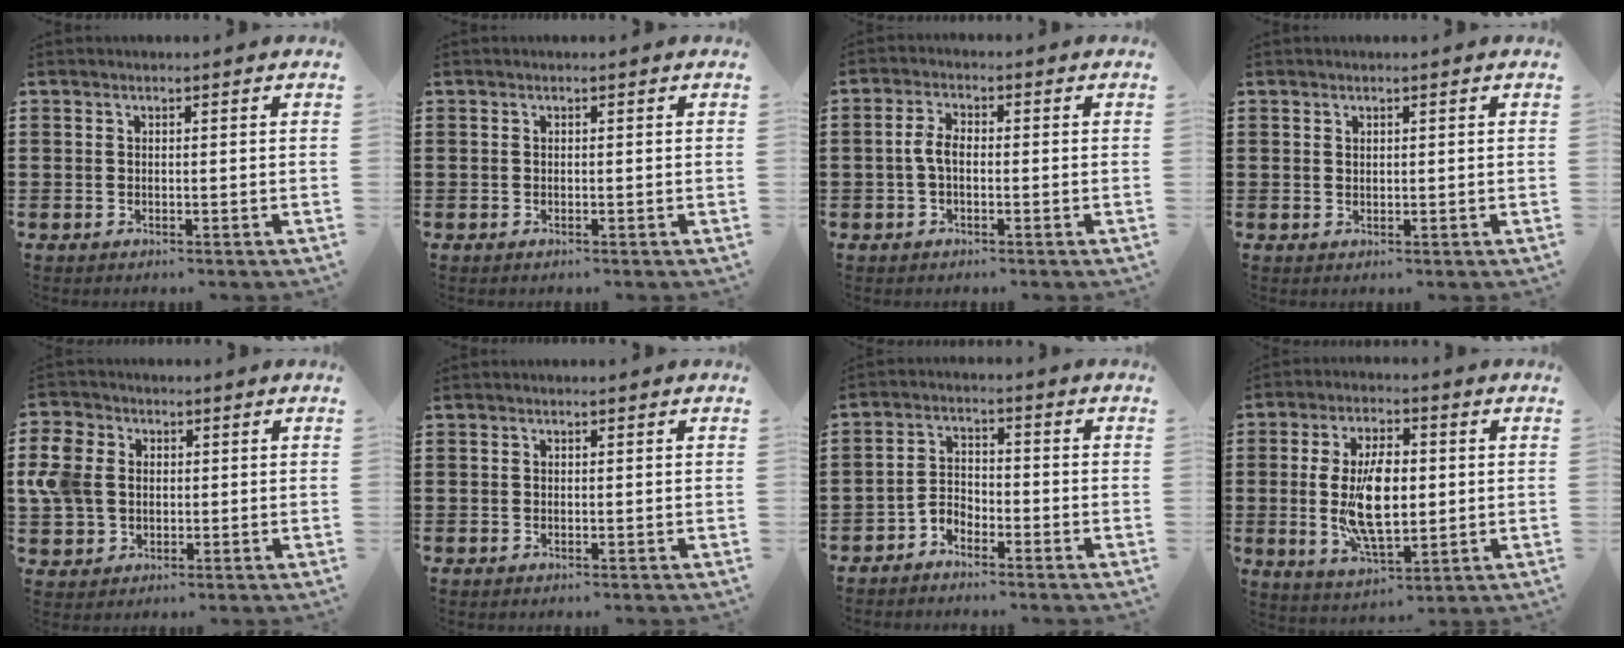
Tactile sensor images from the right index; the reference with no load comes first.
{"total": 0.0}
{"total": 3.4, "force": [-0.6, 1.7, 2.9], "torque": [-0.077, -0.003, -0.019]}
{"total": 0.7, "force": [0.5, 0.5, 0.2], "torque": [-0.004, 0.002, 0.011]}
{"total": 7.2, "force": [0.4, 6.1, 3.8], "torque": [-0.122, 0.009, 0.002]}
{"total": 0.0}
{"total": 2.9, "force": [-2.7, 0.9, 0.5], "torque": [-0.024, 0.004, -0.061]}
{"total": 10.4, "force": [0.2, 4.9, 9.2], "torque": [-0.173, -0.001, -0.001]}